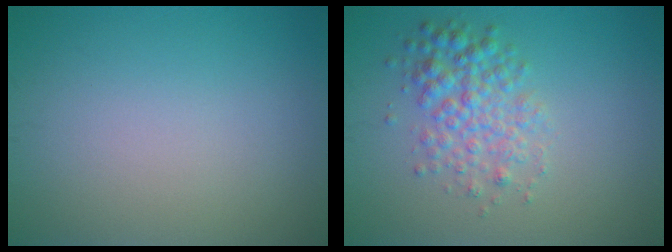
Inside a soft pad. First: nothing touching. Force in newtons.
{"total": 3.6, "press": 3.6, "slide": 0.0}